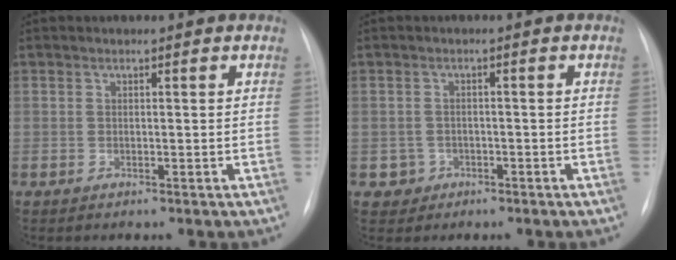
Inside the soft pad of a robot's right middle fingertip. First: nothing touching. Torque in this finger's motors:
{"motor_torque": [0.17, -0.23, 0.01, 0.01]}